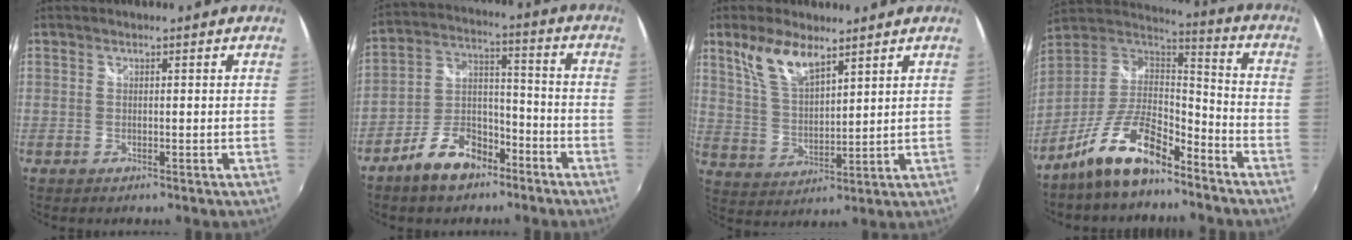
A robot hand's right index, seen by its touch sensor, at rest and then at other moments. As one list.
[{"total": 11.1, "force": [-7.4, 6.0, 5.7], "torque": [-0.110, 0.030, -0.123]}, {"total": 9.3, "force": [6.2, 3.5, 5.9], "torque": [-0.117, 0.007, 0.130]}, {"total": 15.2, "force": [-10.3, 5.1, 9.9], "torque": [-0.204, 0.005, -0.191]}]